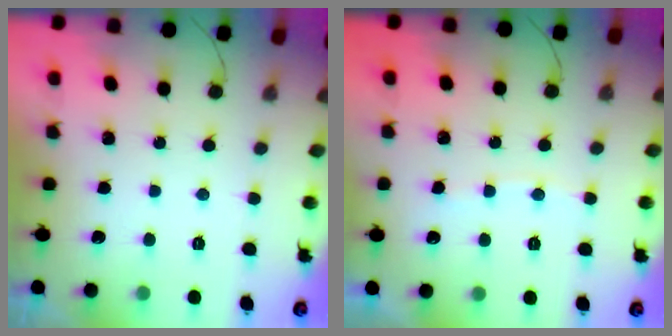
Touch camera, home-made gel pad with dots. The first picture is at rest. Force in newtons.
{"total": 4.9, "press": 4.8, "slide": 0.7}